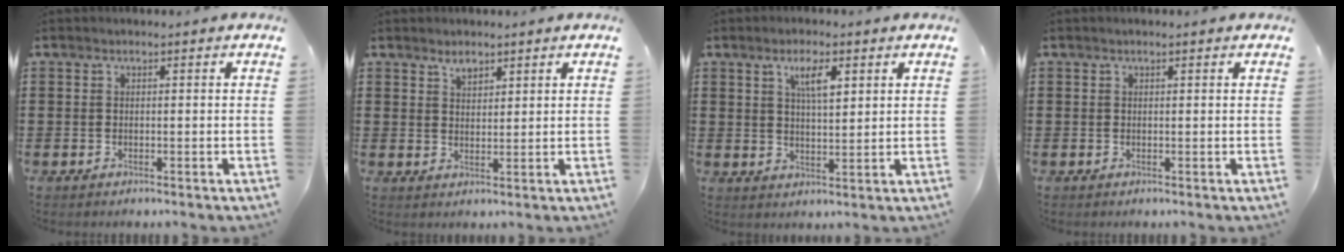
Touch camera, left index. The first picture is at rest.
{"total": 2.4, "force": [2.0, 1.1, 0.8], "torque": [-0.020, 0.003, 0.037]}
{"total": 5.1, "force": [2.7, 1.7, 4.0], "torque": [-0.071, 0.001, 0.043]}
{"total": 0.6, "force": [0.4, 0.1, 0.5], "torque": [-0.009, 0.002, 0.007]}